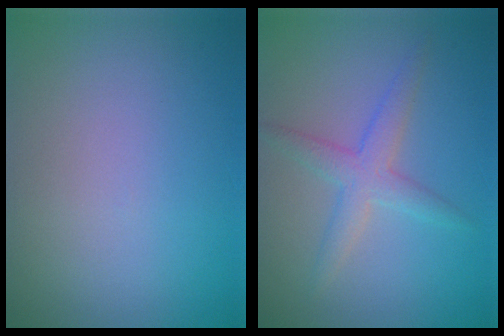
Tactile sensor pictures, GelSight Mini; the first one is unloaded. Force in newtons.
{"total": 2.7, "press": 2.7, "slide": 0.1}